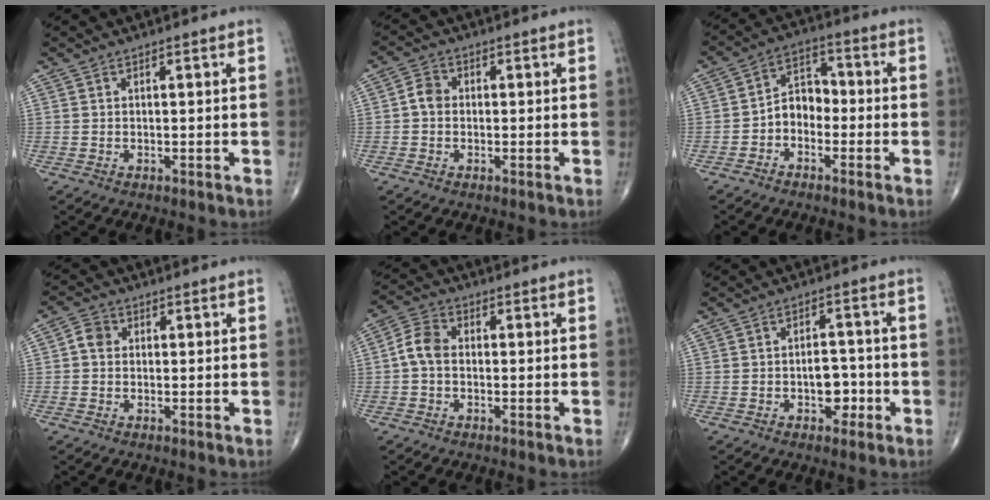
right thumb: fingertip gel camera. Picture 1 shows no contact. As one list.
[{"total": 3.1, "force": [-0.2, 2.5, 1.8], "torque": [-0.026, 0.011, -0.013]}, {"total": 6.3, "force": [-2.0, 4.6, 3.8], "torque": [-0.042, 0.036, -0.052]}, {"total": 3.0, "force": [0.1, 2.5, 1.6], "torque": [-0.020, 0.008, -0.004]}, {"total": 5.1, "force": [-0.5, 3.5, 3.7], "torque": [-0.068, 0.016, -0.022]}, {"total": 5.2, "force": [-1.7, 3.3, 3.6], "torque": [-0.026, 0.018, -0.025]}]